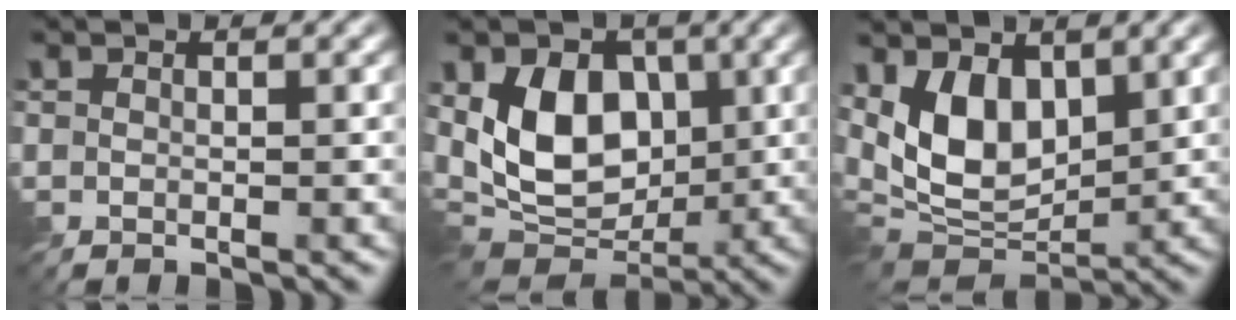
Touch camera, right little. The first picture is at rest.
{"total": 8.5, "force": [1.3, 5.9, 6.0], "torque": [-0.107, -0.012, 0.014]}
{"total": 7.7, "force": [2.2, 4.5, 5.8], "torque": [-0.115, -0.016, 0.034]}